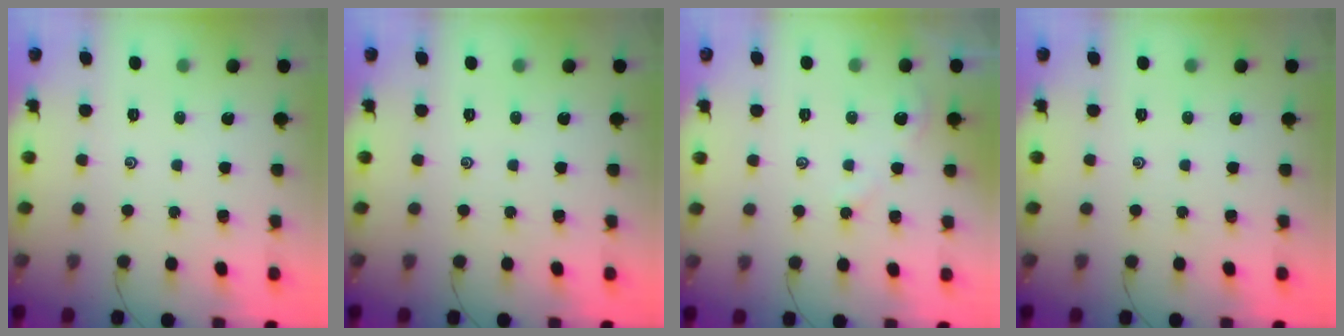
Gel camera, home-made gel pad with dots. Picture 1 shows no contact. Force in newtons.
{"total": 0.0}
{"total": 2.8, "press": 2.8, "slide": 0.4}
{"total": 0.0}